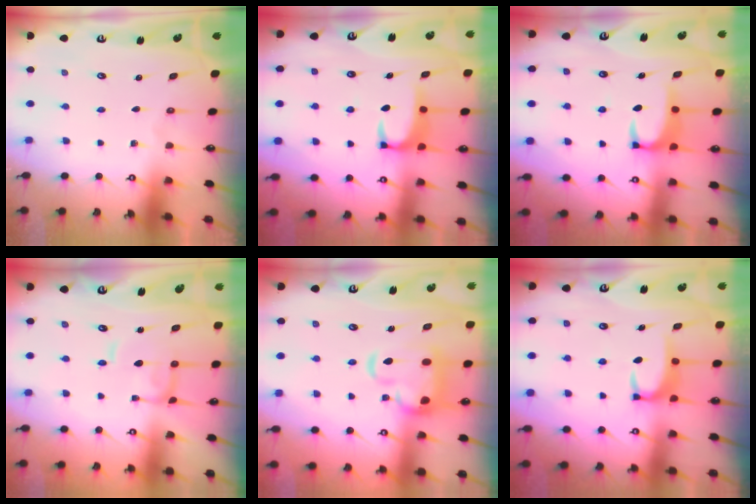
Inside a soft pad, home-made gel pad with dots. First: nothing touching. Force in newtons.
{"total": 2.0, "press": 1.9, "slide": 0.3}
{"total": 2.0, "press": 2.0, "slide": 0.3}
{"total": 0.0}
{"total": 8.3, "press": 8.1, "slide": 1.8}
{"total": 3.4, "press": 3.4, "slide": 0.4}